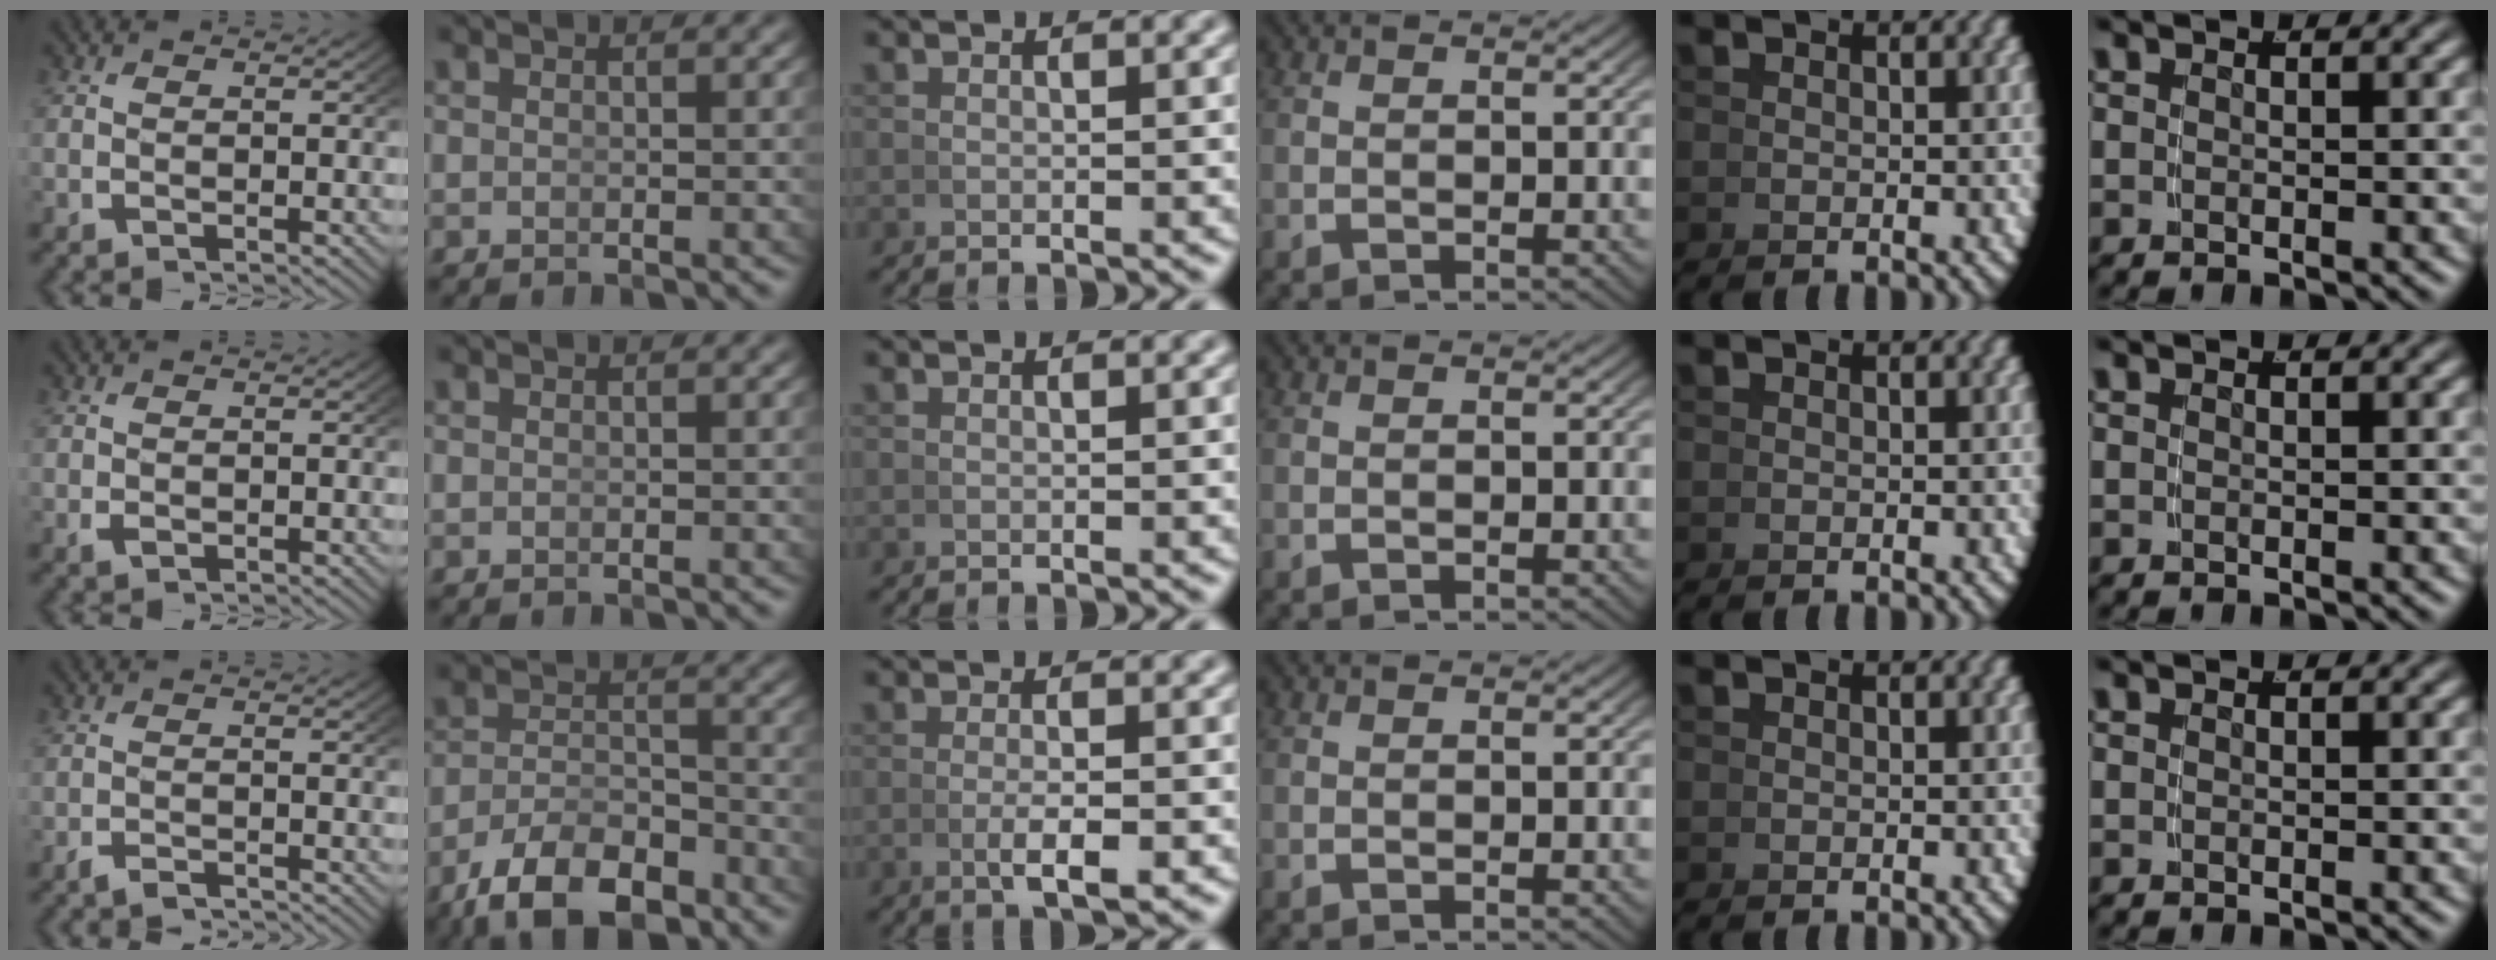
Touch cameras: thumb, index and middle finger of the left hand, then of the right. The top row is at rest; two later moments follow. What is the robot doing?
{"motion": "grasp_and_lifting", "object": "photo album"}